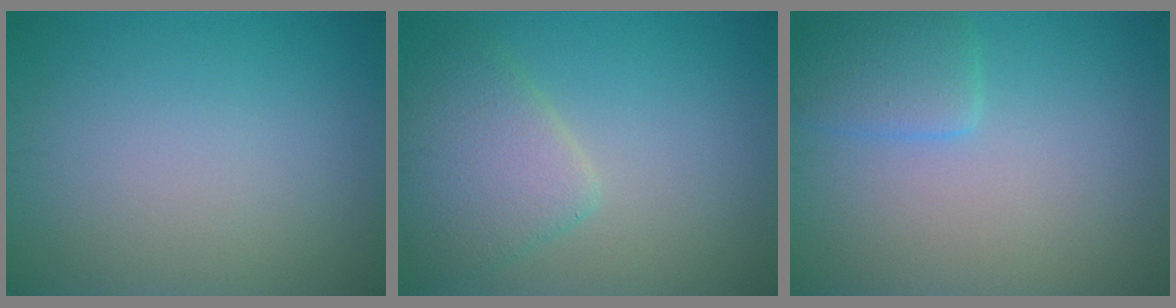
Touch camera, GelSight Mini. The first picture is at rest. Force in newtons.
{"total": 4.3, "press": 4.3, "slide": 0.2}
{"total": 2.6, "press": 2.5, "slide": 0.2}